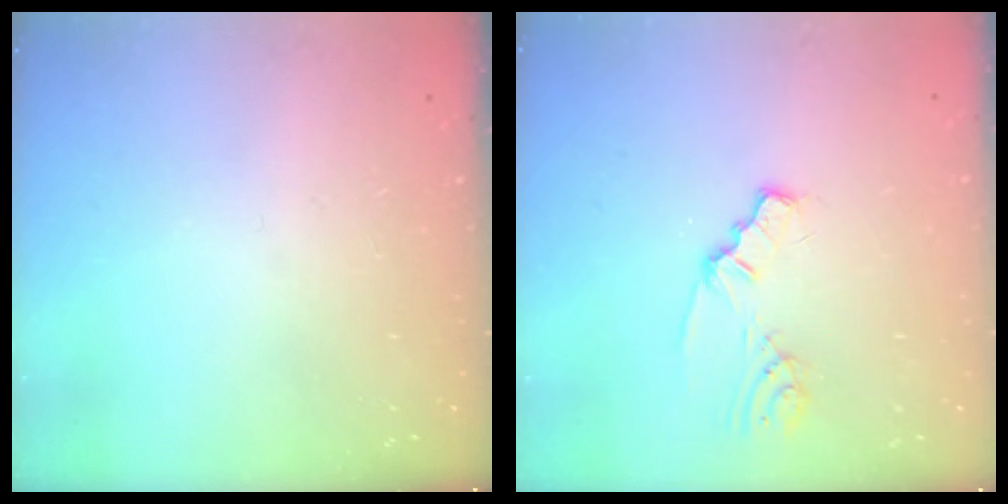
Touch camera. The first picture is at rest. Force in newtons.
{"total": 2.4, "press": 2.4, "slide": 0.2}